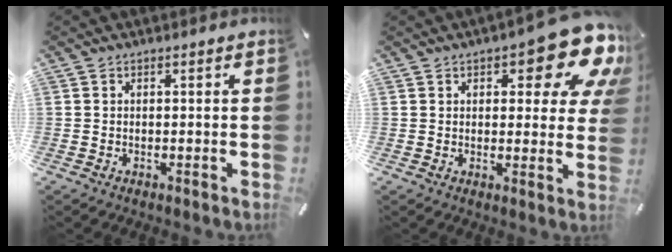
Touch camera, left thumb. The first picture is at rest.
{"total": 14.7, "force": [7.9, 5.8, 10.9], "torque": [-0.129, -0.053, 0.129]}